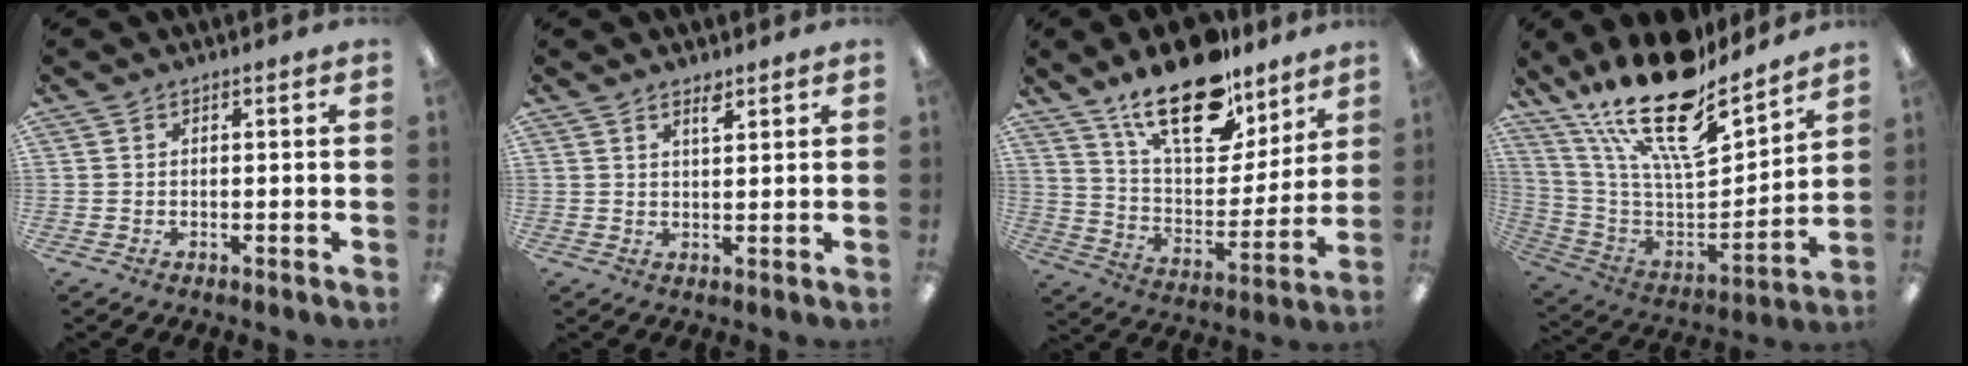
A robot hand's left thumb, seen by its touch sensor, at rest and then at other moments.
{"total": 2.9, "force": [2.3, 0.9, 1.7], "torque": [-0.021, -0.006, 0.037]}
{"total": 22.8, "force": [16.0, 9.9, 13.0], "torque": [-0.210, -0.095, 0.277]}
{"total": 24.0, "force": [17.5, 8.0, 14.4], "torque": [-0.260, -0.121, 0.302]}